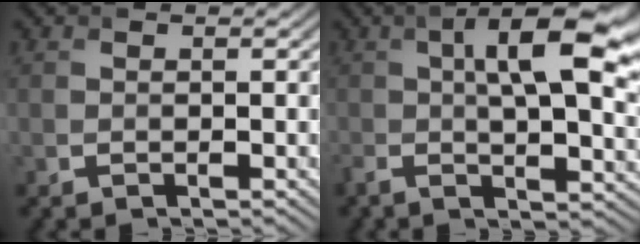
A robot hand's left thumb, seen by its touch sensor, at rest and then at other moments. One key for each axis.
{"total": 12.9, "fx": 1.8, "fy": 4.3, "fz": 12.0, "tx": -0.214, "ty": -0.006, "tz": 0.039}